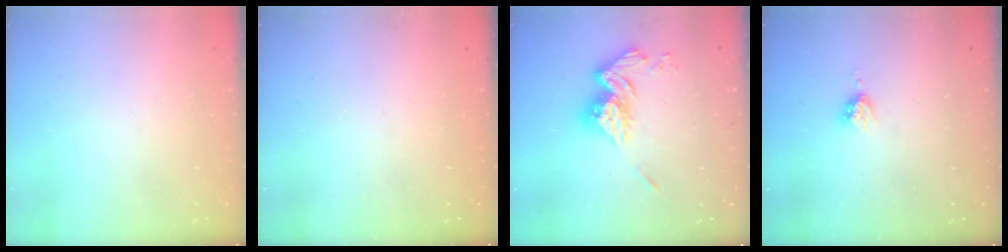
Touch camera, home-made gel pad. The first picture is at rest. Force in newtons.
{"total": 0.0}
{"total": 14.3, "press": 14.3, "slide": 1.3}
{"total": 3.8, "press": 3.8, "slide": 0.1}